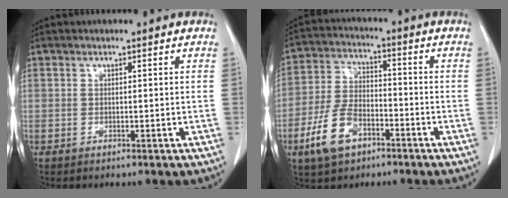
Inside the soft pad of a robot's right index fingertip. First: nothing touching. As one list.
[{"total": 9.7, "force": [-5.0, 5.3, 6.4], "torque": [-0.148, 0.005, -0.094]}]